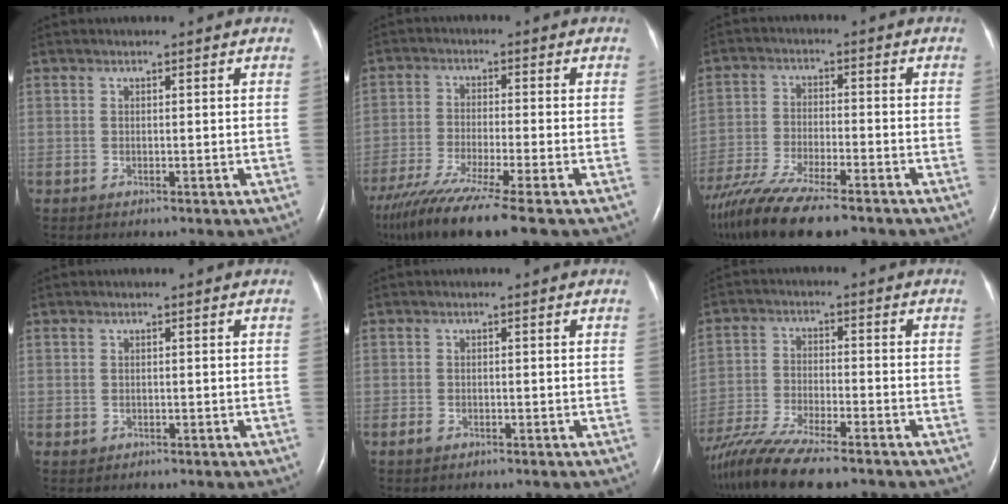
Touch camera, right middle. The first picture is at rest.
{"total": 13.6, "force": [-10.1, -0.1, 9.2], "torque": [-0.175, -0.045, -0.172]}
{"total": 17.1, "force": [-13.3, 3.4, 10.2], "torque": [-0.216, -0.042, -0.226]}
{"total": 0.8, "force": [-0.3, 0.7, 0.2], "torque": [-0.003, 0.002, -0.001]}
{"total": 1.3, "force": [-0.8, 0.8, 0.6], "torque": [-0.015, 0.001, -0.011]}
{"total": 16.4, "force": [-13.2, 2.7, 9.2], "torque": [-0.202, -0.038, -0.228]}